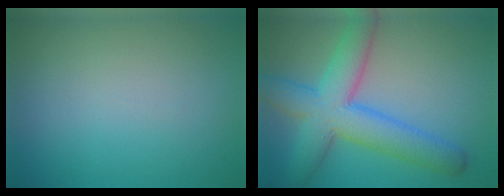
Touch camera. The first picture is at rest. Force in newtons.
{"total": 8.1, "press": 8.1, "slide": 0.1}